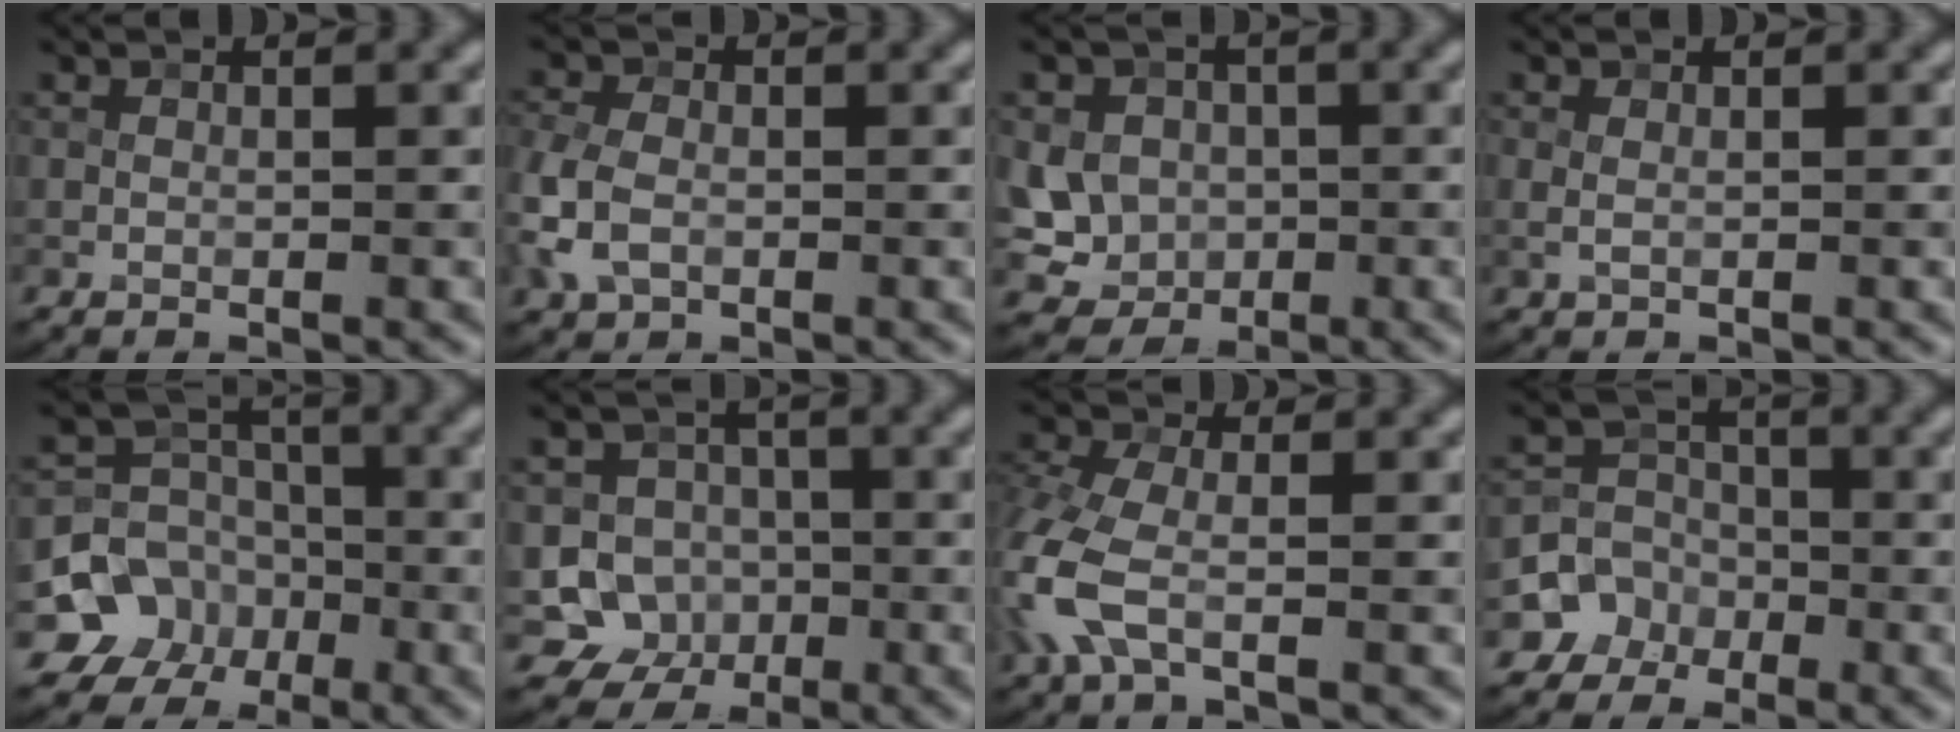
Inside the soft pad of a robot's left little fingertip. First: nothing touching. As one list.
[{"total": 4.3, "force": [-0.9, 3.1, 2.7], "torque": [-0.078, 0.002, -0.025]}, {"total": 5.8, "force": [0.3, 5.3, 2.4], "torque": [-0.036, 0.011, -0.007]}, {"total": 0.7, "force": [0.2, 0.3, 0.6], "torque": [-0.017, 0.002, 0.003]}, {"total": 8.4, "force": [-3.8, 7.4, 1.1], "torque": [0.007, -0.013, -0.088]}, {"total": 4.8, "force": [-1.2, 4.4, 1.2], "torque": [0.007, 0.003, -0.041]}, {"total": 6.0, "force": [-2.1, 3.0, 4.7], "torque": [-0.136, 0.001, -0.057]}, {"total": 4.7, "force": [-2.2, 4.1, 0.2], "torque": [0.036, 0.005, -0.060]}]